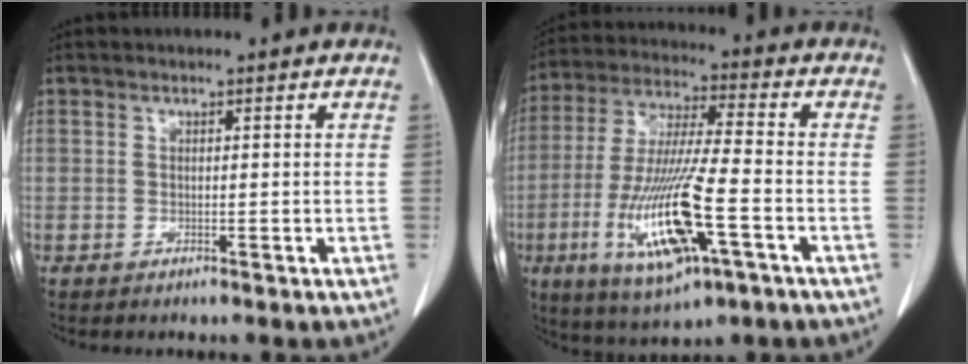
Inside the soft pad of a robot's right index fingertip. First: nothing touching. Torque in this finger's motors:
{"motor_torque": [2.10, -0.04, 0.62, 0.21]}